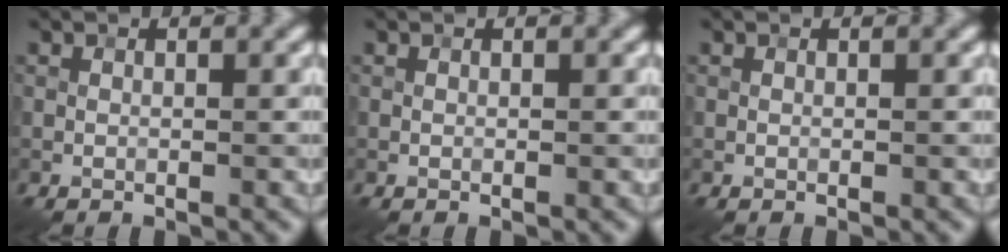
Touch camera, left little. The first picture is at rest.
{"total": 0.0}
{"total": 0.0}